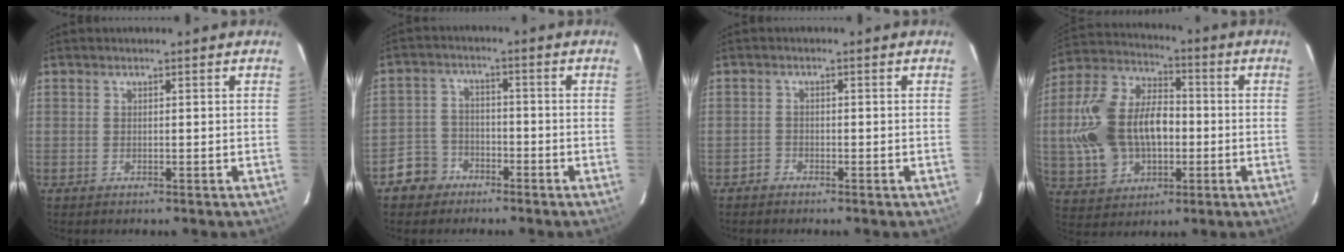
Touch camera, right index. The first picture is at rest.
{"total": 6.1, "force": [-3.9, 4.6, 0.7], "torque": [-0.029, 0.023, -0.069]}
{"total": 1.3, "force": [-1.1, 0.5, -0.1], "torque": [0.001, 0.004, -0.023]}
{"total": 18.0, "force": [-1.8, 12.1, 13.2], "torque": [-0.299, 0.020, -0.019]}